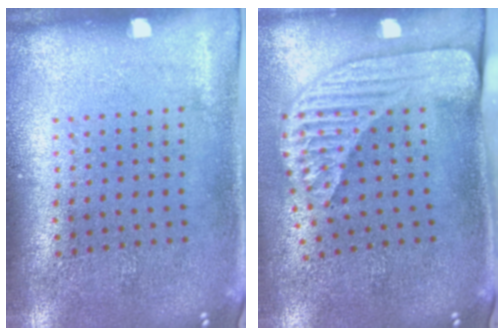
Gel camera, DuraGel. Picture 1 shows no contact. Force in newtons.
{"total": 2.3, "press": 1.7, "slide": 1.5}